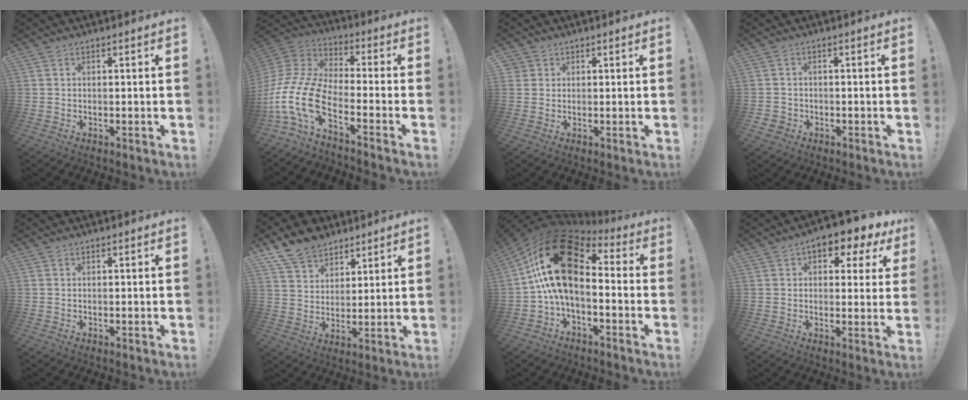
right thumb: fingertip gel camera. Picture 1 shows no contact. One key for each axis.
{"total": 17.0, "fx": -7.7, "fy": 8.4, "fz": 12.7, "tx": -0.276, "ty": 0.027, "tz": -0.134}
{"total": 2.1, "fx": 1.0, "fy": 1.8, "fz": 0.3, "tx": -0.003, "ty": -0.004, "tz": 0.017}
{"total": 2.1, "fx": -1.0, "fy": 1.7, "fz": 0.7, "tx": -0.012, "ty": 0.003, "tz": -0.017}
{"total": 0.0}
{"total": 11.0, "fx": 8.4, "fy": 6.4, "fz": 2.8, "tx": -0.055, "ty": -0.057, "tz": 0.166}
{"total": 21.1, "fx": 3.8, "fy": 11.6, "fz": 17.3, "tx": -0.352, "ty": -0.008, "tz": 0.075}
{"total": 7.2, "fx": 3.9, "fy": 3.8, "fz": 4.7, "tx": -0.058, "ty": -0.022, "tz": 0.067}